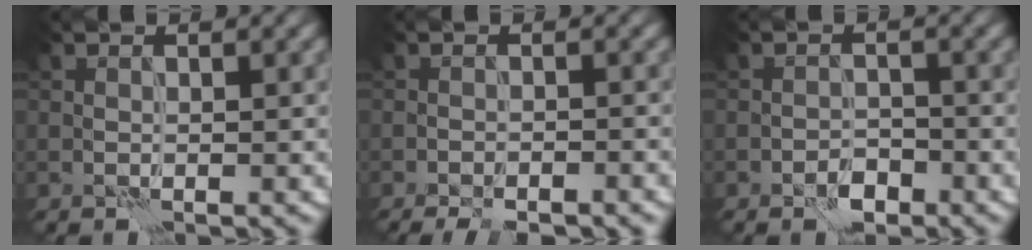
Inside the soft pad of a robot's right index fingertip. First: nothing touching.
{"total": 3.9, "force": [-3.4, 0.9, 1.8], "torque": [-0.032, 0.003, -0.047]}
{"total": 1.8, "force": [-1.2, 1.1, 0.9], "torque": [-0.010, 0.004, -0.023]}